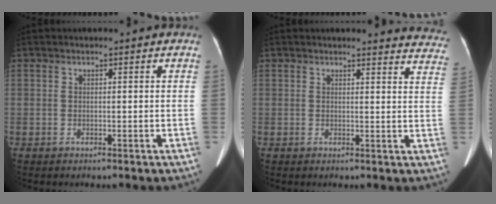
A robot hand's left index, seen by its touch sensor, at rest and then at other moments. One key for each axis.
{"total": 10.1, "fx": 10.0, "fy": 1.3, "fz": 0.8, "tx": 0.030, "ty": -0.067, "tz": 0.068}